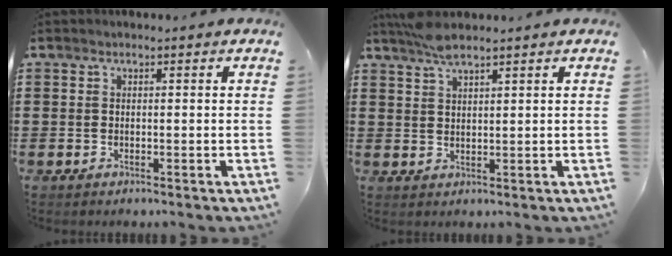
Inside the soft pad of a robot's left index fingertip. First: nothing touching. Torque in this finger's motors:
{"motor_torque": [0.75, -0.71, 0.07, 0.03]}